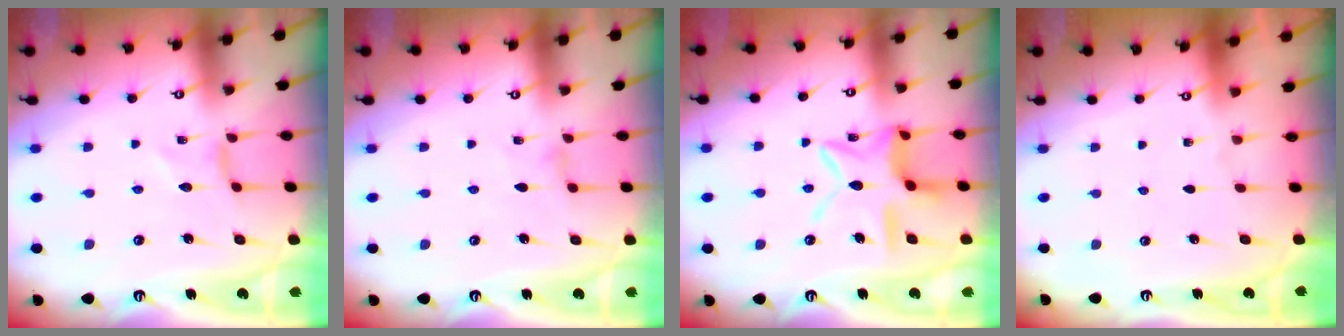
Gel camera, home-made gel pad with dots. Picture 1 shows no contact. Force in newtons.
{"total": 0.7, "press": 0.7, "slide": 0.3}
{"total": 14.2, "press": 14.2, "slide": 1.2}
{"total": 0.0}